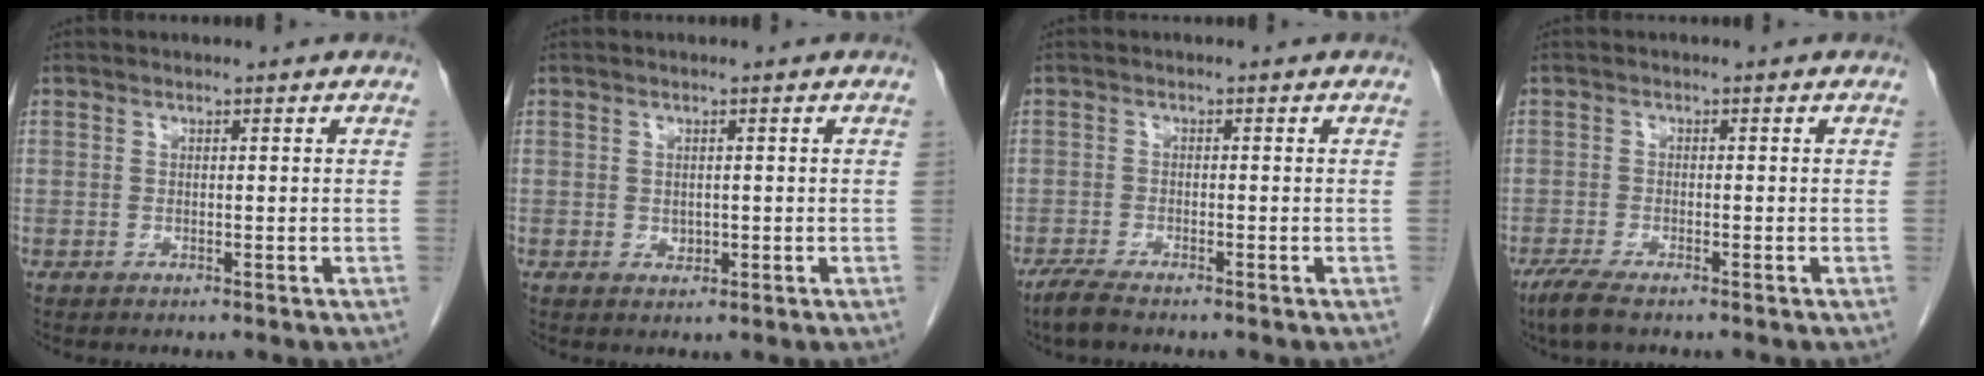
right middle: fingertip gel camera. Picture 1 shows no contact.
{"total": 1.1, "force": [-0.1, 0.9, 0.7], "torque": [-0.013, 0.000, 0.002]}
{"total": 3.2, "force": [-2.6, 0.4, 1.8], "torque": [-0.042, -0.009, -0.047]}
{"total": 4.1, "force": [-3.0, 0.7, 2.6], "torque": [-0.057, -0.012, -0.052]}